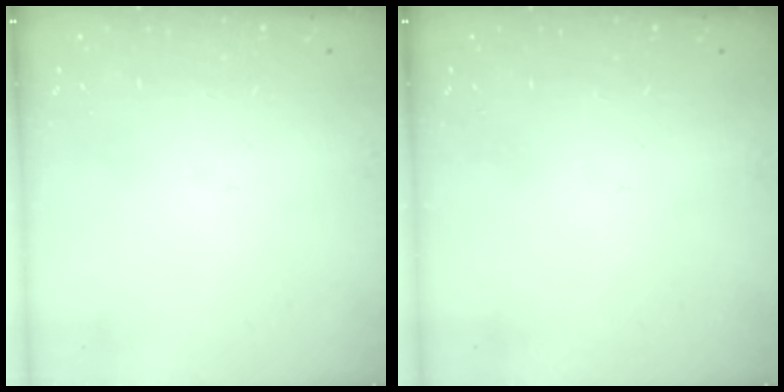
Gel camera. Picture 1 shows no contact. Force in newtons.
{"total": 0.0}